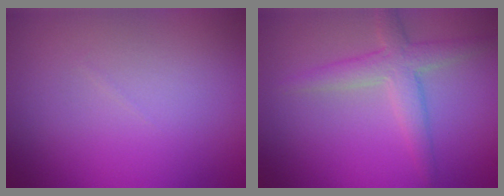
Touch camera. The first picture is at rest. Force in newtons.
{"total": 3.2, "press": 3.2, "slide": 0.3}